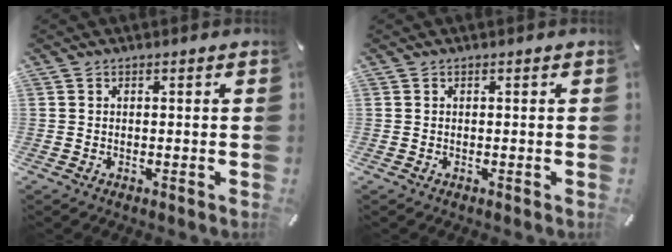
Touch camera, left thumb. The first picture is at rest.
{"total": 0.0}